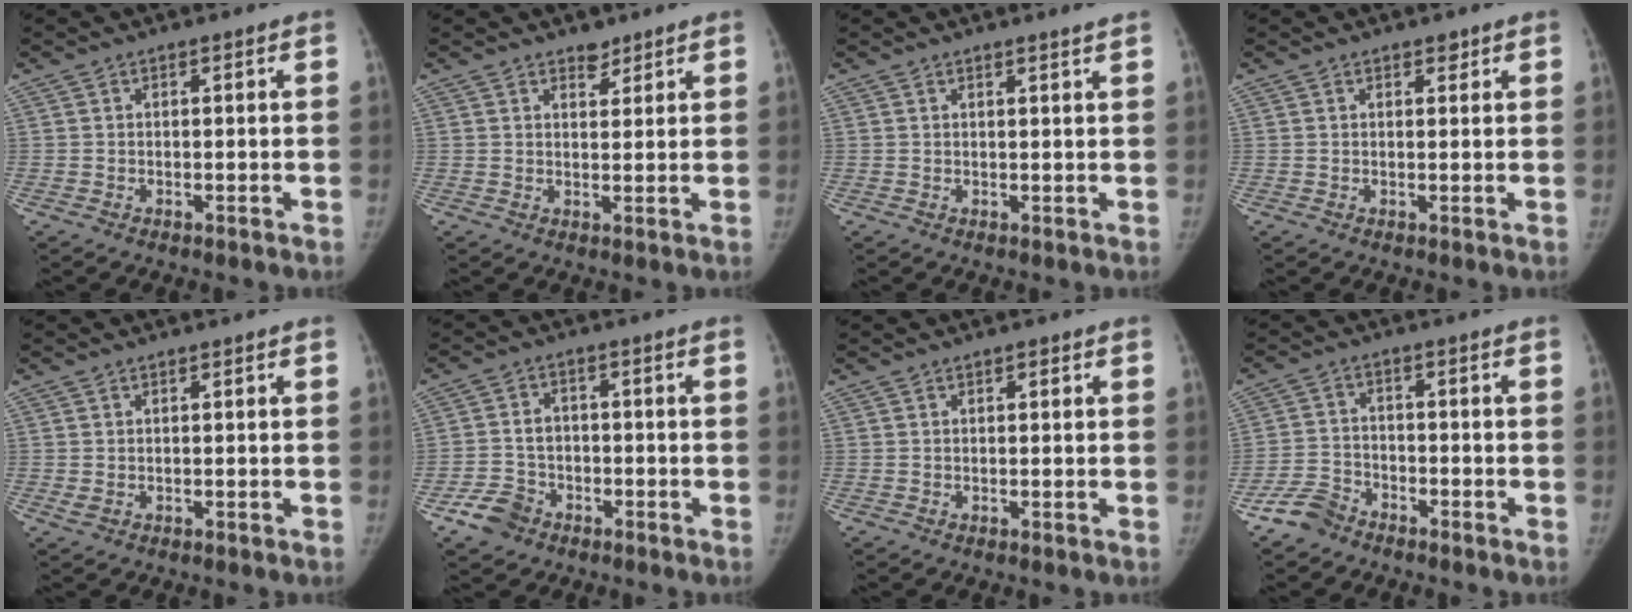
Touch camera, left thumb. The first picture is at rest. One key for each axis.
{"total": 2.5, "fx": 2.0, "fy": 1.3, "fz": 0.7, "tx": 0.006, "ty": -0.013, "tz": 0.028}
{"total": 1.2, "fx": 1.0, "fy": -0.4, "fz": 0.6, "tx": -0.006, "ty": -0.008, "tz": 0.016}
{"total": 1.2, "fx": 0.9, "fy": 0.7, "fz": 0.5, "tx": 0.004, "ty": -0.004, "tz": 0.009}
{"total": 0.8, "fx": 0.1, "fy": 0.6, "fz": 0.6, "tx": -0.011, "ty": -0.002, "tz": 0.005}
{"total": 6.3, "fx": -3.6, "fy": 4.8, "fz": 2.0, "tx": -0.023, "ty": 0.022, "tz": -0.064}
{"total": 1.0, "fx": 0.5, "fy": 0.5, "fz": 0.7, "tx": -0.005, "ty": 0.000, "tz": 0.005}
{"total": 5.1, "fx": -4.2, "fy": 2.8, "fz": 1.0, "tx": -0.015, "ty": 0.015, "tz": -0.090}